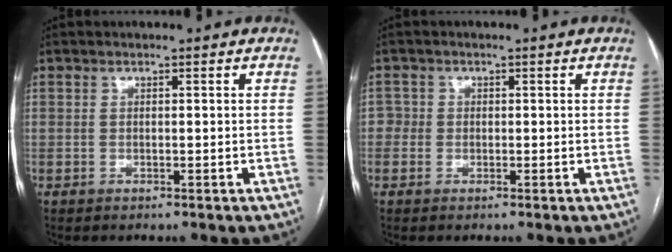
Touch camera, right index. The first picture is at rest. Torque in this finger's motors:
{"motor_torque": [-0.03, 0.10, 0.00, 0.01]}